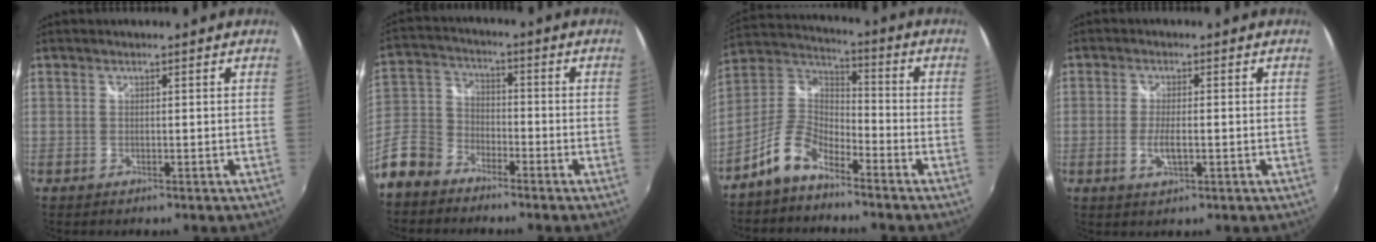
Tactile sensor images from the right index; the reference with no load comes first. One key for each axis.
{"total": 12.9, "fx": -8.6, "fy": 8.5, "fz": 4.6, "tx": -0.133, "ty": 0.021, "tz": -0.175}
{"total": 9.6, "fx": -6.3, "fy": 4.4, "fz": 5.8, "tx": -0.132, "ty": 0.021, "tz": -0.130}
{"total": 3.8, "fx": -1.0, "fy": 1.2, "fz": 3.5, "tx": -0.071, "ty": -0.007, "tz": -0.017}